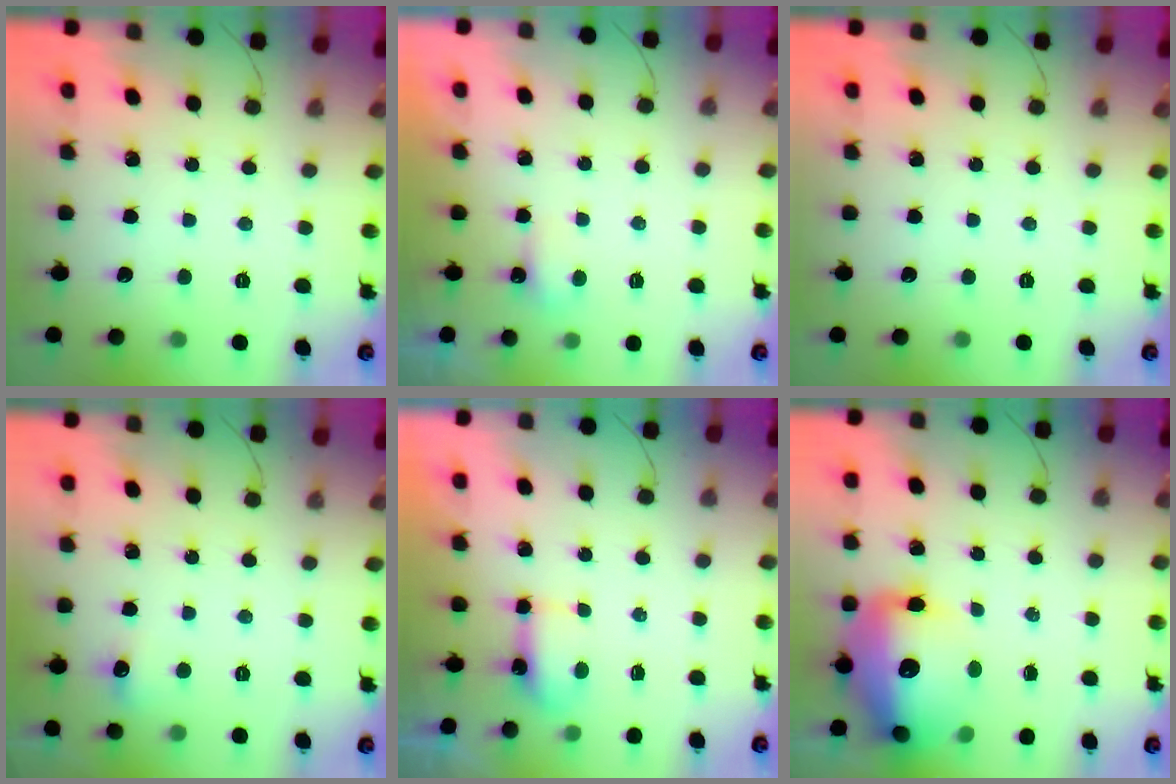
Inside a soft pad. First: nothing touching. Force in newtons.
{"total": 3.2, "press": 3.2, "slide": 0.7}
{"total": 0.0}
{"total": 4.8, "press": 4.6, "slide": 1.6}
{"total": 4.2, "press": 4.1, "slide": 0.8}
{"total": 18.8, "press": 18.1, "slide": 4.8}